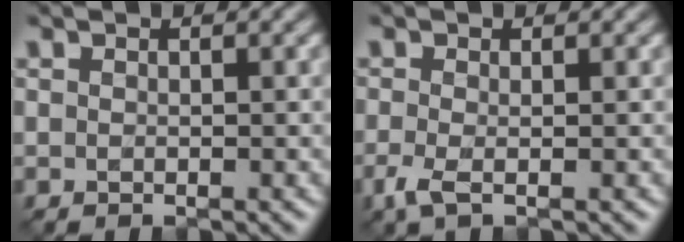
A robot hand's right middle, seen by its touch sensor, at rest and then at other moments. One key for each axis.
{"total": 1.9, "fx": -0.7, "fy": 0.5, "fz": 1.7, "tx": -0.043, "ty": -0.009, "tz": -0.019}